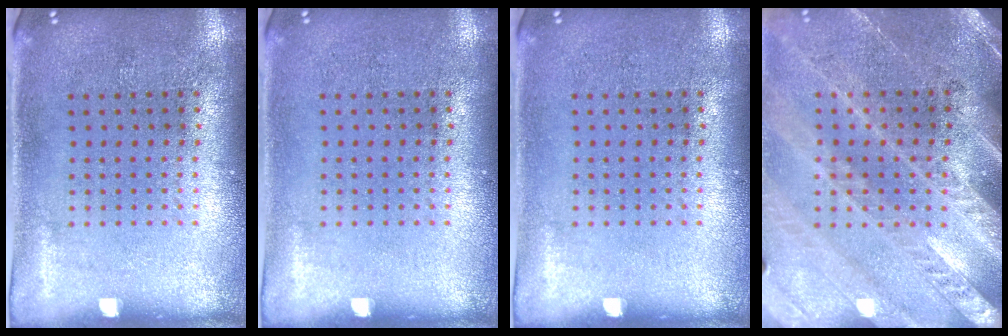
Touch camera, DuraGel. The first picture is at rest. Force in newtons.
{"total": 0.0}
{"total": 0.0}
{"total": 2.9, "press": 2.7, "slide": 1.2}